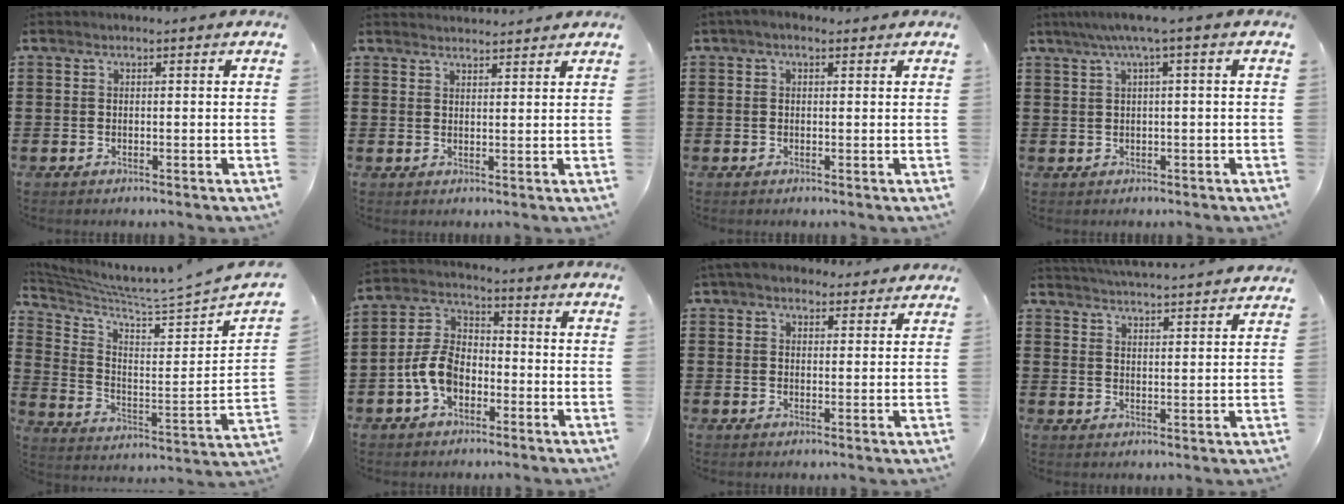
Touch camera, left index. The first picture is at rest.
{"total": 2.1, "force": [2.1, 0.1, -0.1], "torque": [-0.003, -0.002, 0.041]}
{"total": 1.3, "force": [0.4, 1.0, 0.8], "torque": [-0.018, 0.007, 0.006]}
{"total": 2.9, "force": [0.5, -0.1, 2.8], "torque": [-0.052, -0.001, 0.006]}
{"total": 3.8, "force": [3.4, -1.1, 1.3], "torque": [-0.052, -0.059, 0.048]}
{"total": 7.6, "force": [-3.0, 4.9, 5.0], "torque": [-0.137, 0.006, -0.067]}
{"total": 4.5, "force": [4.0, 1.6, 1.4], "torque": [-0.040, -0.004, 0.076]}
{"total": 4.3, "force": [4.2, -0.7, 0.3], "torque": [-0.021, -0.030, 0.072]}